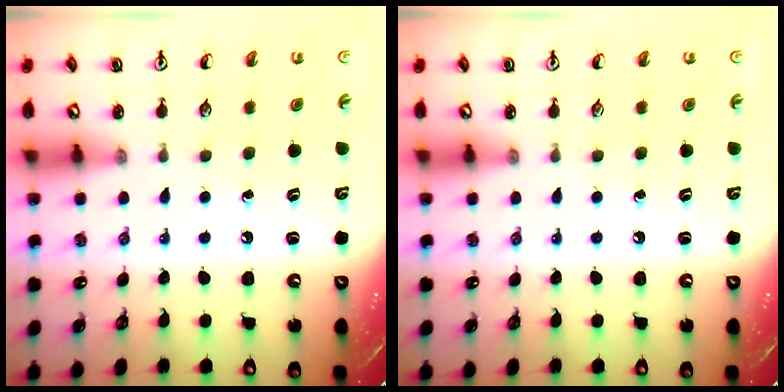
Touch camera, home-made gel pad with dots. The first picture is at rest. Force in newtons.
{"total": 0.0}